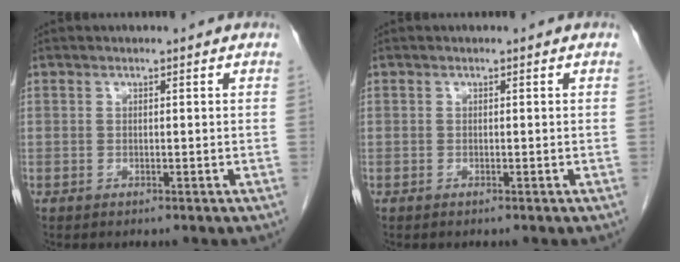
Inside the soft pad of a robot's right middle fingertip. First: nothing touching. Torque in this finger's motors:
{"motor_torque": [-0.02, -0.01, 0.06, 0.01]}